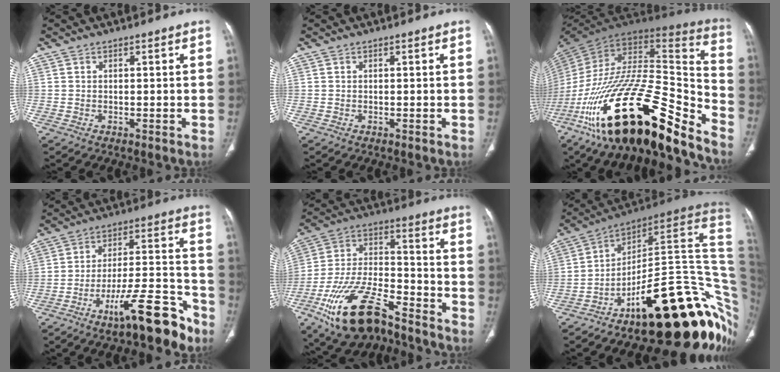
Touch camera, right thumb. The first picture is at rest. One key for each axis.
{"total": 0.0}
{"total": 36.1, "fx": -21.5, "fy": 11.7, "fz": 26.5, "tx": -0.425, "ty": 0.063, "tz": -0.359}
{"total": 14.9, "fx": -9.9, "fy": 3.7, "fz": 10.6, "tx": -0.163, "ty": 0.080, "tz": -0.164}
{"total": 20.2, "fx": -12.6, "fy": 8.5, "fz": 13.3, "tx": -0.259, "ty": 0.062, "tz": -0.223}
{"total": 26.5, "fx": -7.9, "fy": 10.0, "fz": 23.2, "tx": -0.157, "ty": 0.123, "tz": -0.108}